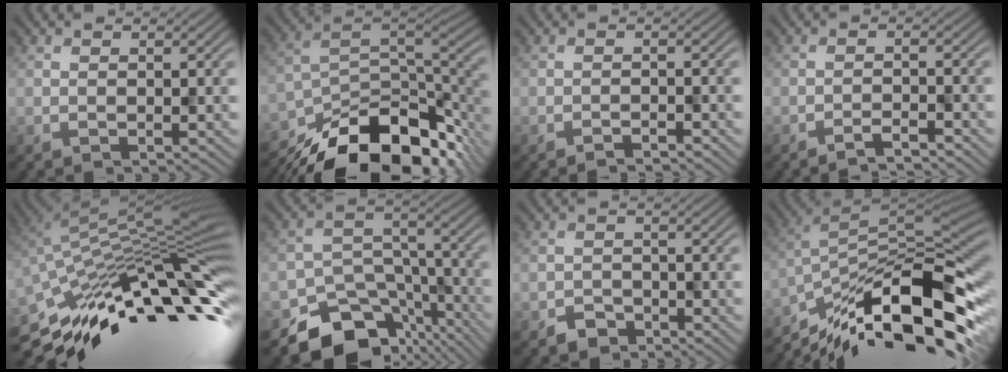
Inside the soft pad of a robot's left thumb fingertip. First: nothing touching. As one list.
[{"total": 17.6, "force": [-12.6, 7.6, 9.7], "torque": [-0.195, -0.041, -0.191]}, {"total": 1.4, "force": [-1.3, 0.0, 0.5], "torque": [-0.006, 0.004, -0.026]}, {"total": 2.7, "force": [-2.4, 0.1, 1.2], "torque": [-0.017, 0.007, -0.049]}, {"total": 15.3, "force": [-6.8, 4.5, 12.9], "torque": [-0.246, 0.008, -0.132]}, {"total": 11.9, "force": [-8.7, 6.7, 4.6], "torque": [-0.075, -0.018, -0.142]}, {"total": 2.3, "force": [-1.8, 1.2, 0.4], "torque": [-0.004, 0.003, -0.041]}, {"total": 15.6, "force": [-9.6, 4.7, 11.4], "torque": [-0.229, 0.001, -0.170]}]